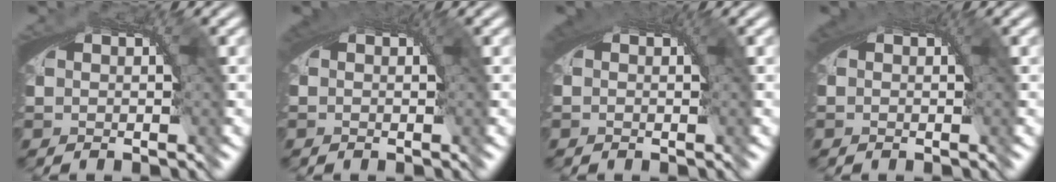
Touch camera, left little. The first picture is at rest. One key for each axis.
{"total": 0.8, "fx": 0.2, "fy": 0.5, "fz": 0.6, "tx": -0.008, "ty": -0.004, "tz": 0.003}
{"total": 1.0, "fx": 0.1, "fy": 0.6, "fz": 0.8, "tx": -0.009, "ty": -0.004, "tz": 0.003}
{"total": 0.6, "fx": 0.1, "fy": 0.4, "fz": 0.4, "tx": -0.005, "ty": -0.004, "tz": 0.002}